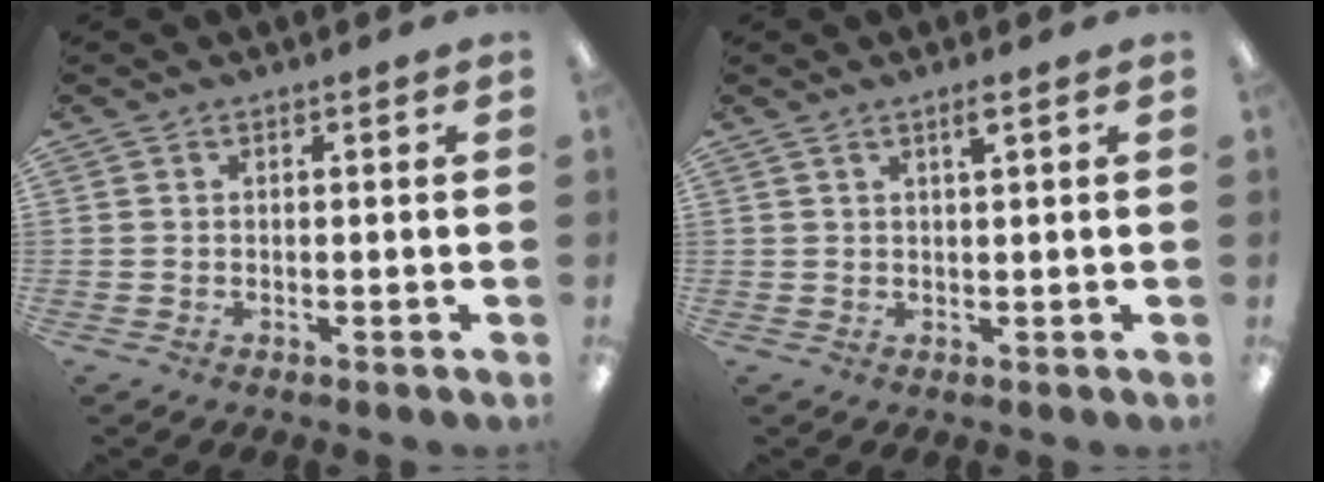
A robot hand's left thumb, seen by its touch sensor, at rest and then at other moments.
{"total": 2.3, "force": [1.4, 0.1, 1.8], "torque": [-0.032, -0.002, 0.021]}